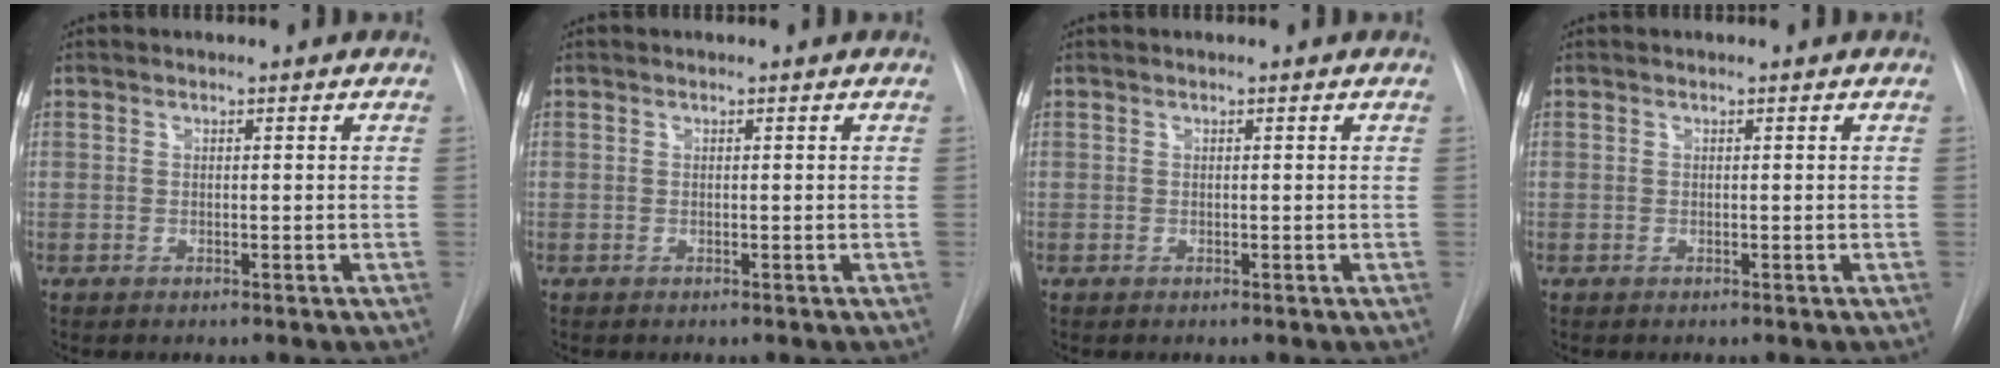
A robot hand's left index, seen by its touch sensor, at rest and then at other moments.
{"total": 0.0}
{"total": 0.0}
{"total": 0.0}